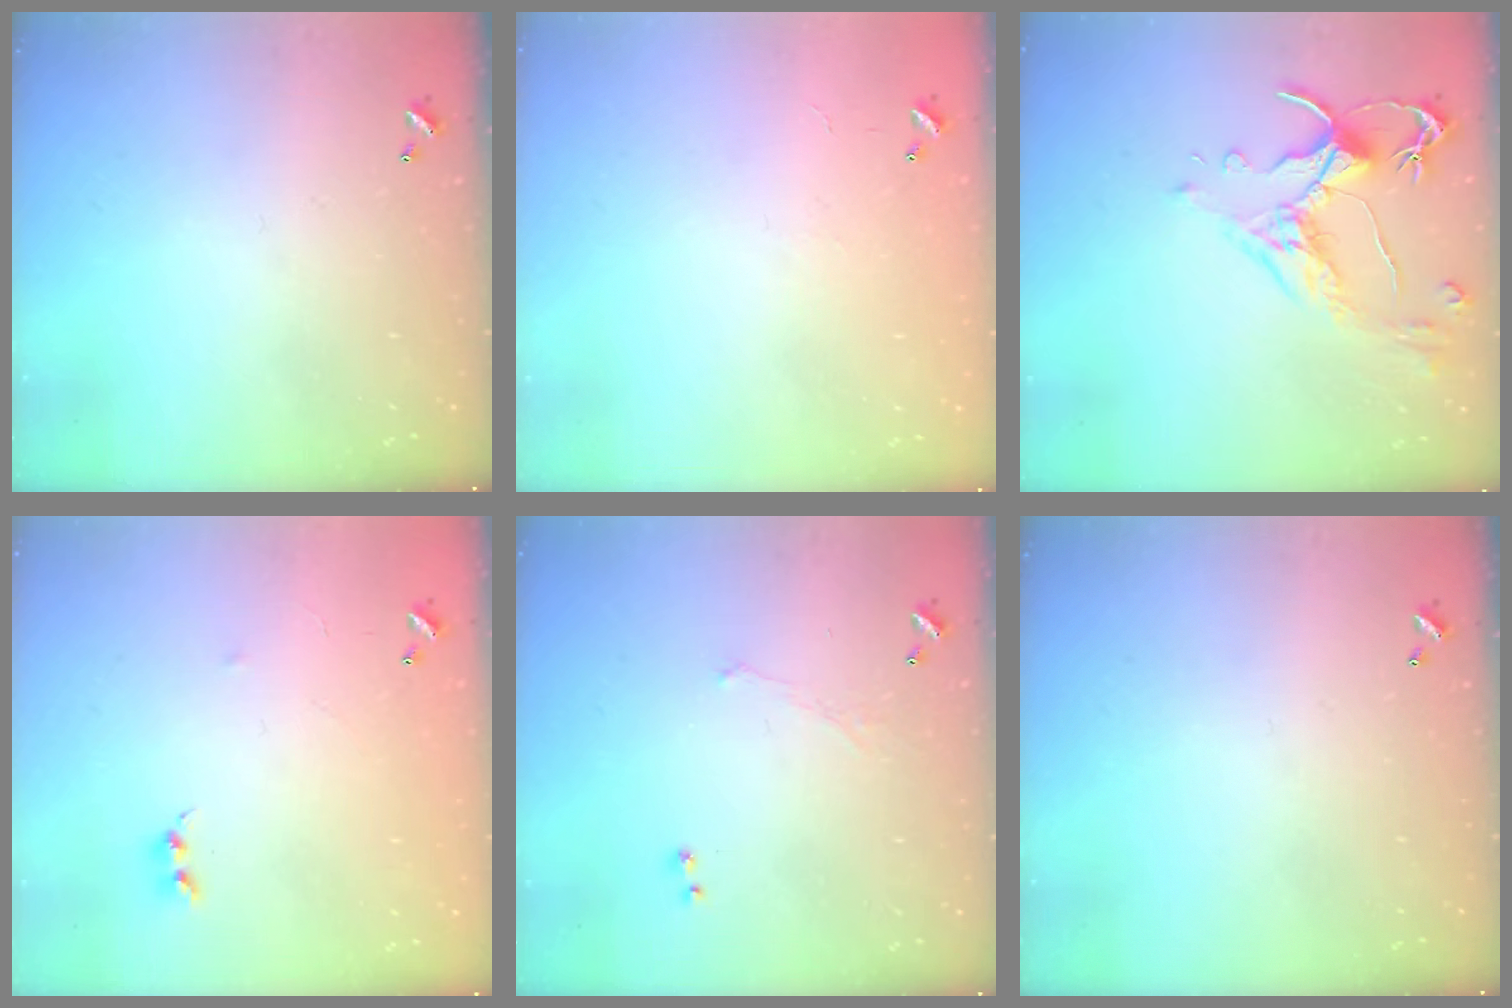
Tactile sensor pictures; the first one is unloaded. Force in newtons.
{"total": 8.6, "press": 8.6, "slide": 0.5}
{"total": 2.4, "press": 2.0, "slide": 1.4}
{"total": 6.5, "press": 6.5, "slide": 0.6}
{"total": 0.7, "press": 0.2, "slide": 0.7}
{"total": 0.0}